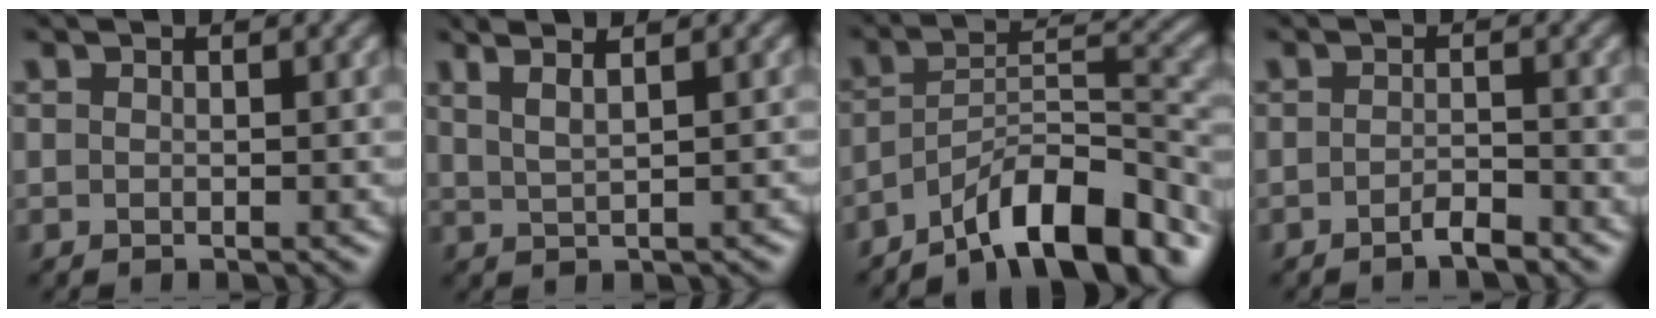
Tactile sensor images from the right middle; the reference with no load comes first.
{"total": 3.2, "force": [2.2, 1.1, 2.2], "torque": [-0.019, 0.009, 0.023]}
{"total": 9.6, "force": [-6.9, 2.5, 6.2], "torque": [-0.088, 0.011, -0.125]}
{"total": 1.8, "force": [-1.3, 0.3, 1.1], "torque": [-0.020, 0.002, -0.025]}